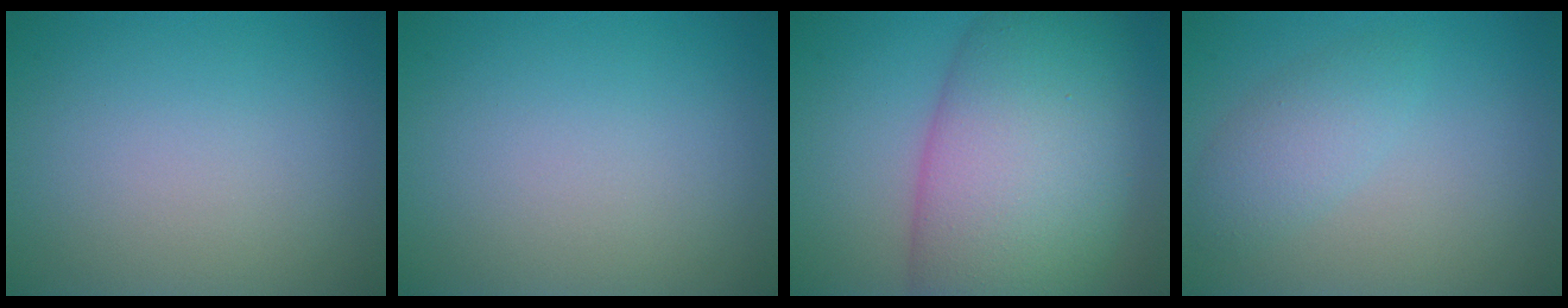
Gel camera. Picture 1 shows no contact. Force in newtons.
{"total": 0.0}
{"total": 13.5, "press": 13.5, "slide": 0.2}
{"total": 2.5, "press": 2.5, "slide": 0.1}